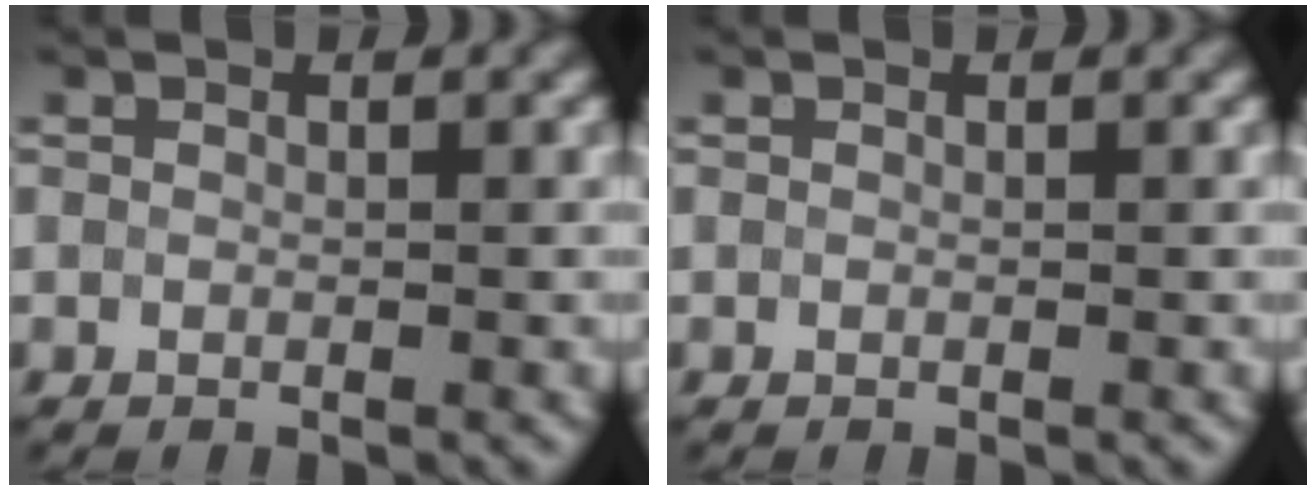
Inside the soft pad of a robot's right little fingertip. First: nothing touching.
{"total": 0.0}